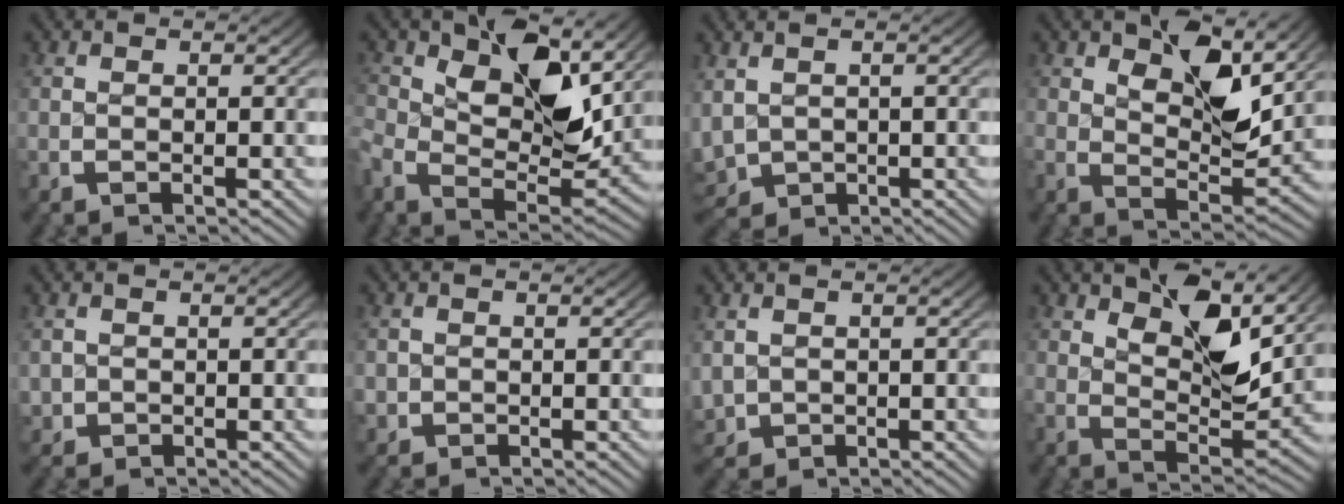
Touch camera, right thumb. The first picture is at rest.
{"total": 9.4, "force": [1.0, 5.2, 7.8], "torque": [-0.160, -0.027, 0.023]}
{"total": 5.6, "force": [-0.9, 4.8, 2.8], "torque": [-0.082, -0.033, 0.005]}
{"total": 6.8, "force": [2.0, 3.0, 5.7], "torque": [-0.114, -0.022, 0.040]}
{"total": 1.9, "force": [-0.2, 1.9, 0.3], "torque": [-0.014, -0.014, 0.003]}
{"total": 1.6, "force": [-0.3, 1.5, 0.1], "torque": [-0.007, -0.009, -0.002]}
{"total": 3.2, "force": [-0.2, 2.9, 1.2], "torque": [-0.044, -0.022, 0.012]}
{"total": 7.5, "force": [2.6, 3.0, 6.3], "torque": [-0.125, -0.021, 0.052]}